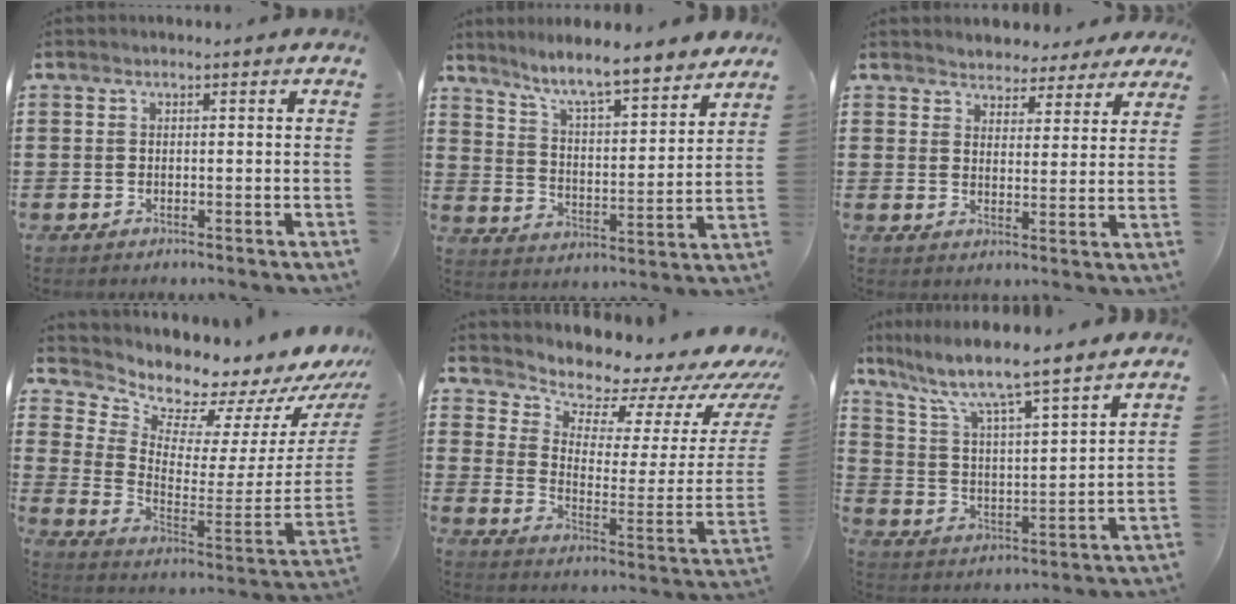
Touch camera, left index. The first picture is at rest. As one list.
[{"total": 7.3, "force": [6.6, 0.1, 3.1], "torque": [-0.085, -0.045, 0.110]}, {"total": 3.9, "force": [3.7, 1.2, -0.3], "torque": [-0.016, -0.012, 0.066]}, {"total": 7.0, "force": [6.9, 0.7, 0.0], "torque": [-0.034, -0.088, 0.112]}, {"total": 7.7, "force": [7.4, 1.9, 0.8], "torque": [-0.028, -0.084, 0.122]}, {"total": 6.4, "force": [5.6, -0.1, 3.1], "torque": [-0.088, -0.043, 0.088]}]